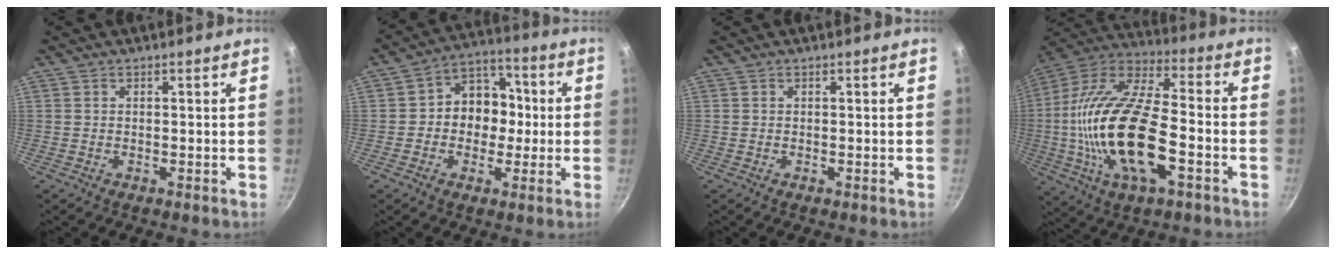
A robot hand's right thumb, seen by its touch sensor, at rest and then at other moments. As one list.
[{"total": 10.9, "force": [-0.3, 9.1, 6.0], "torque": [-0.031, 0.030, -0.022]}, {"total": 0.0}, {"total": 24.7, "force": [-4.8, 10.5, 21.8], "torque": [-0.425, 0.027, -0.101]}]